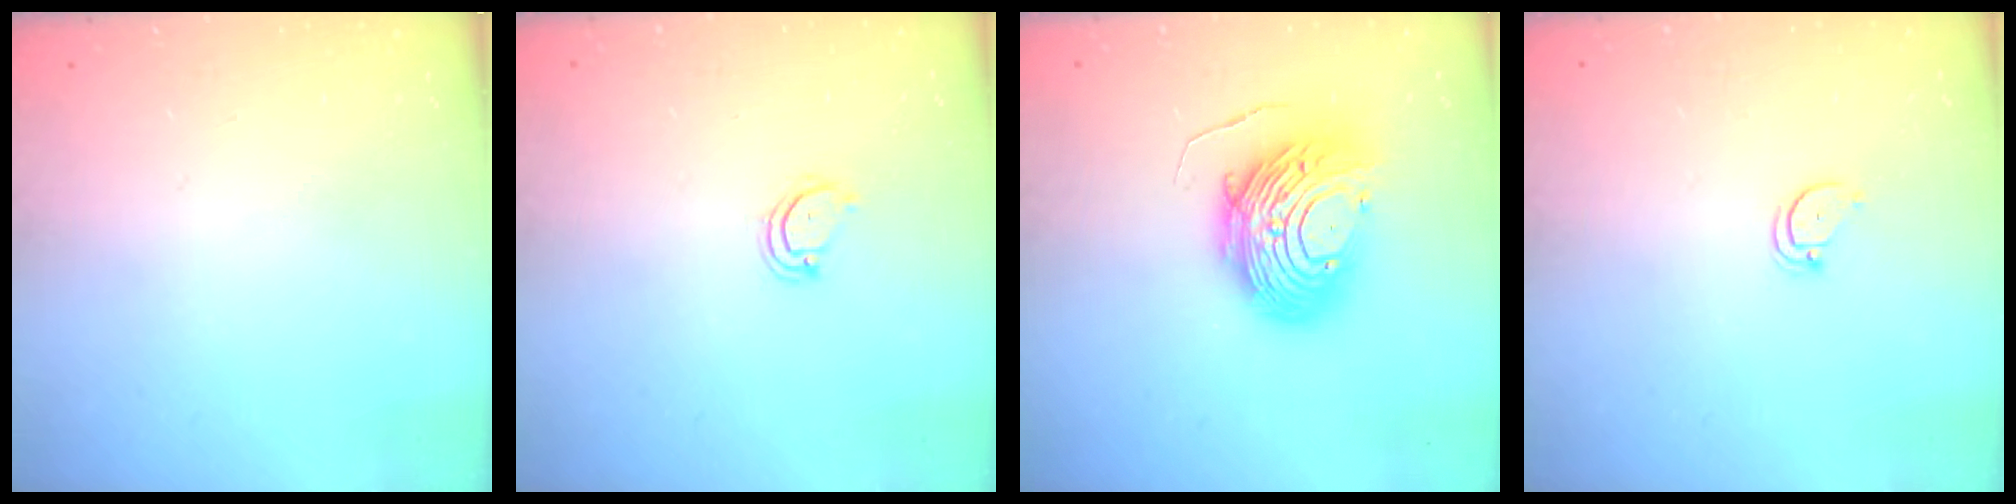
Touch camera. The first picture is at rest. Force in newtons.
{"total": 3.6, "press": 3.6, "slide": 0.3}
{"total": 13.5, "press": 13.4, "slide": 1.0}
{"total": 2.6, "press": 2.6, "slide": 0.1}